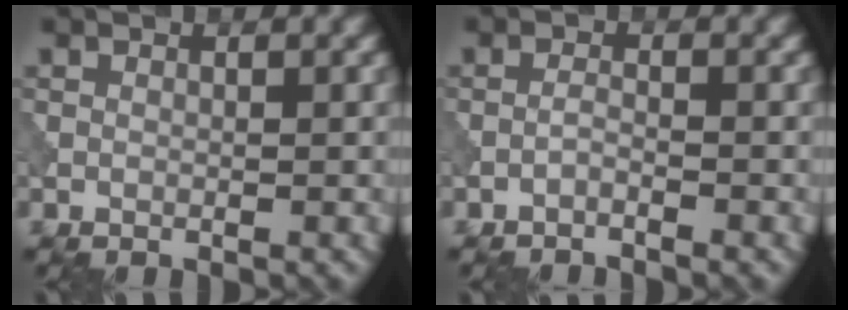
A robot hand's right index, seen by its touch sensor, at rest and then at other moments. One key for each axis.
{"total": 1.0, "fx": -0.8, "fy": 0.0, "fz": 0.5, "tx": -0.010, "ty": 0.004, "tz": -0.020}